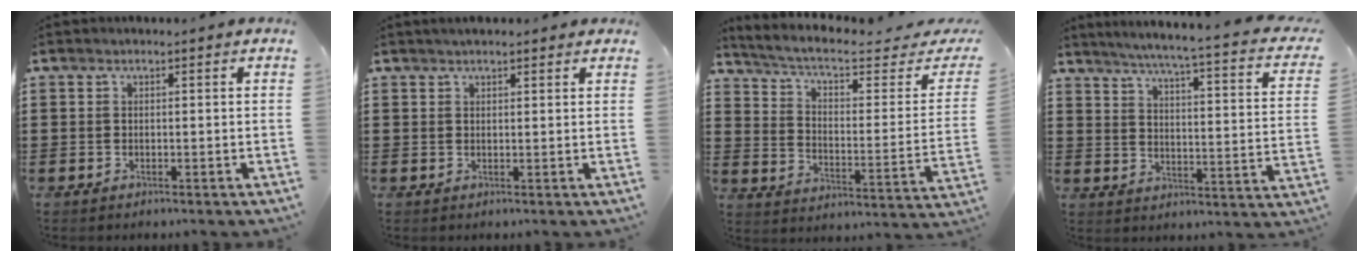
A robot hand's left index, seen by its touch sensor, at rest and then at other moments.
{"total": 1.6, "force": [1.4, 0.3, 0.7], "torque": [-0.014, 0.005, 0.027]}
{"total": 5.8, "force": [4.1, 1.1, 4.0], "torque": [-0.095, -0.031, 0.065]}
{"total": 4.8, "force": [3.8, -0.8, 2.9], "torque": [-0.075, -0.038, 0.052]}